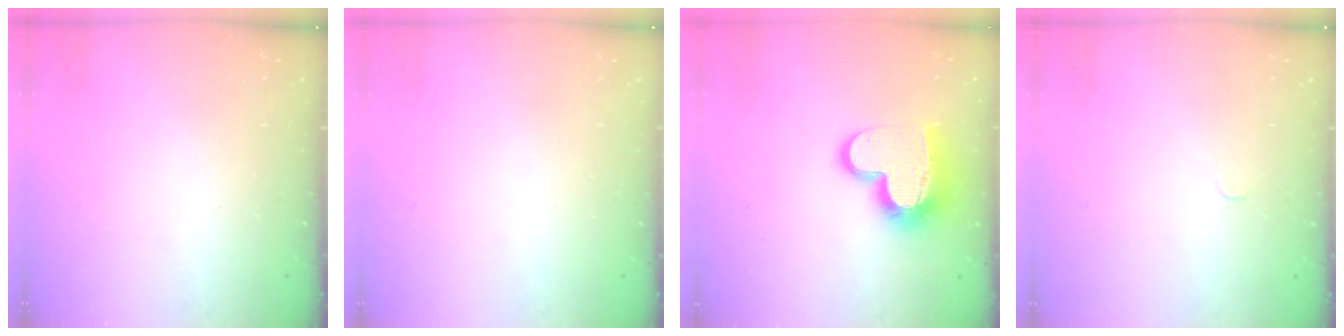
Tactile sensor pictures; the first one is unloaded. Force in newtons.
{"total": 0.6, "press": 0.6, "slide": 0.2}
{"total": 16.5, "press": 16.5, "slide": 0.5}
{"total": 1.7, "press": 1.7, "slide": 0.2}